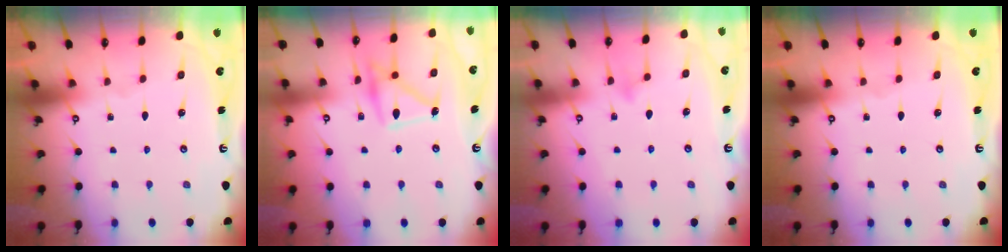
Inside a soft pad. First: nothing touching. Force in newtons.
{"total": 16.4, "press": 16.4, "slide": 1.1}
{"total": 5.9, "press": 5.9, "slide": 0.6}
{"total": 0.0}